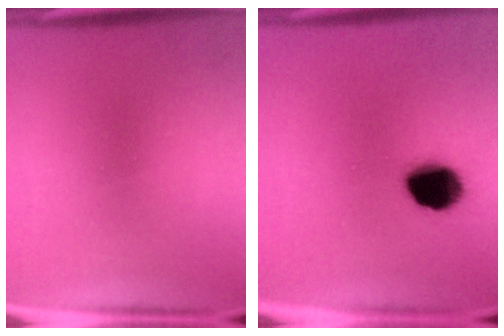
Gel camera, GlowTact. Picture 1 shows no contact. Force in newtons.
{"total": 10.6}